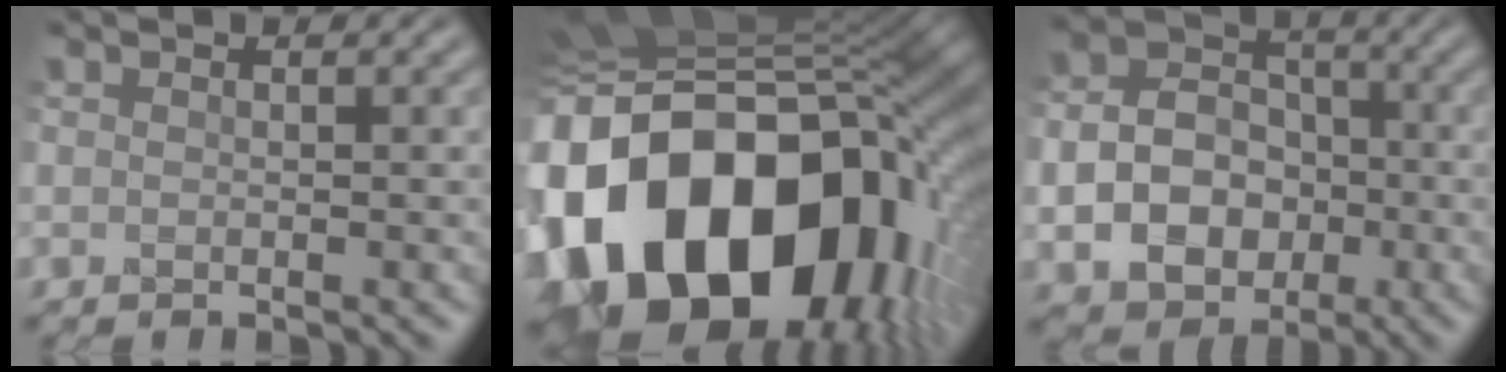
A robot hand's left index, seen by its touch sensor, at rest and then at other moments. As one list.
[{"total": 19.8, "force": [-4.9, 13.4, 13.8], "torque": [-0.268, -0.029, -0.071]}, {"total": 7.4, "force": [-1.6, 6.0, 4.2], "torque": [-0.067, -0.012, -0.030]}]